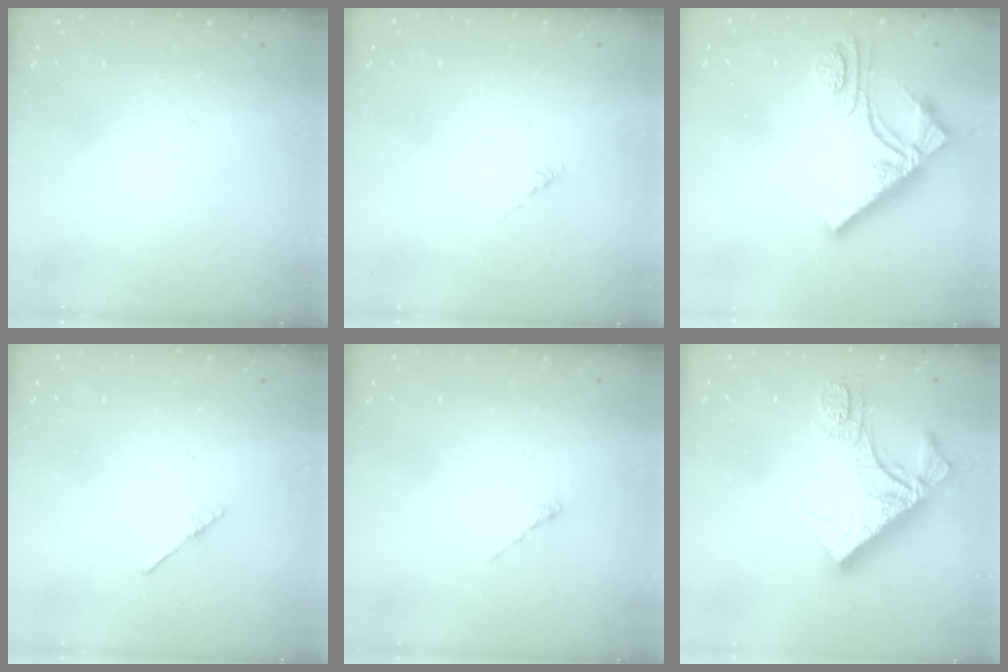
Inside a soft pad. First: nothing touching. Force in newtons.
{"total": 0.0}
{"total": 11.8, "press": 11.8, "slide": 1.2}
{"total": 2.0, "press": 2.0, "slide": 0.2}
{"total": 0.0}
{"total": 16.2, "press": 16.1, "slide": 1.6}